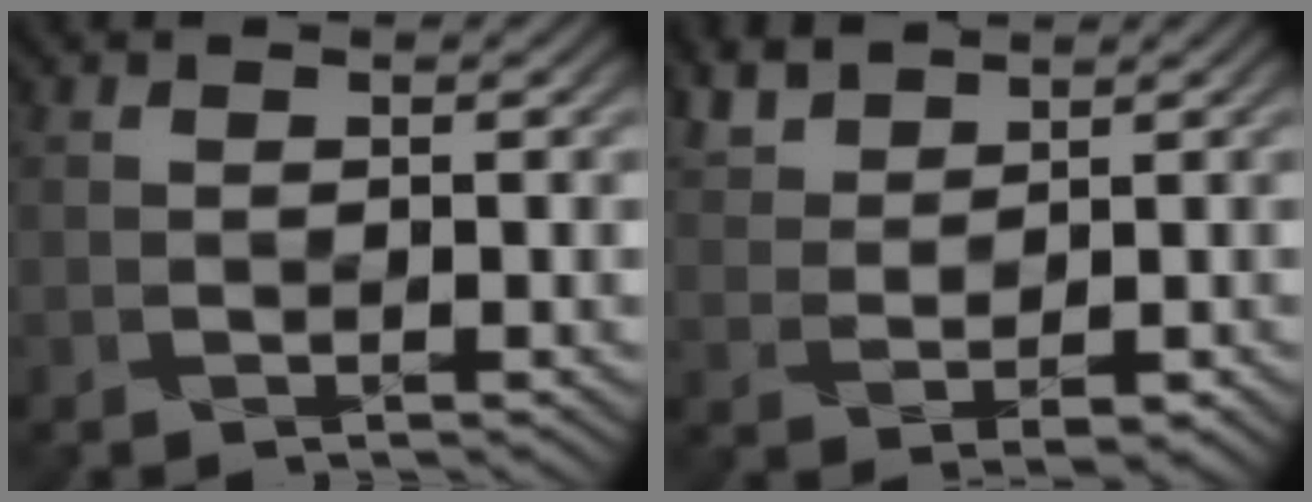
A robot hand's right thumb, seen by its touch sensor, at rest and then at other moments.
{"total": 4.4, "force": [3.3, 2.1, 2.0], "torque": [-0.058, 0.009, 0.075]}